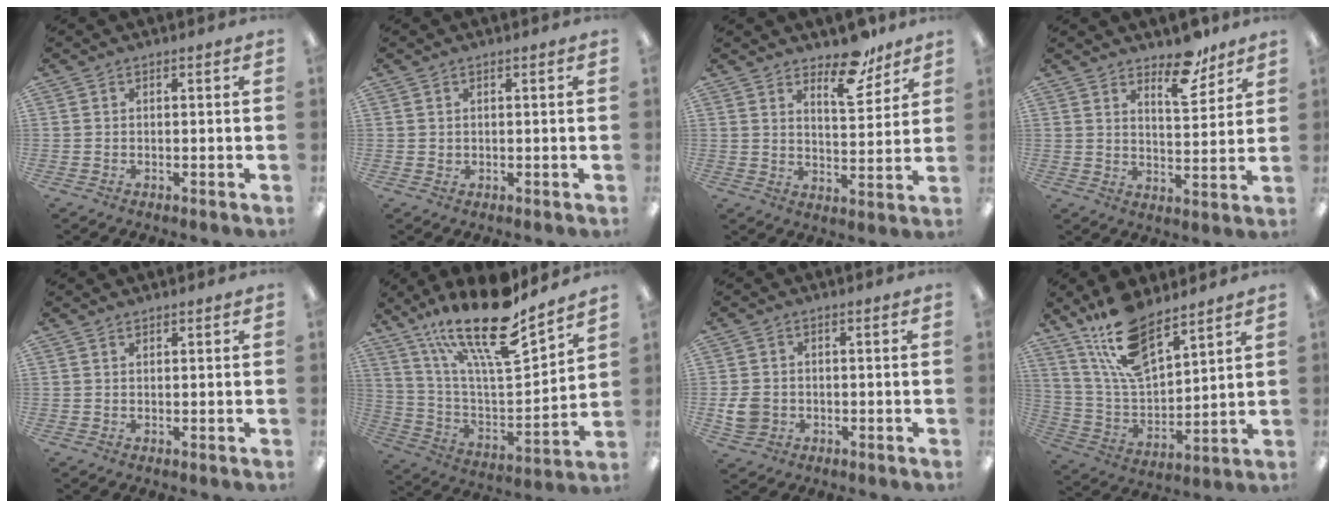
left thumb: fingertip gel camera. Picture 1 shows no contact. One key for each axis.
{"total": 0.7, "fx": 0.6, "fy": 0.4, "fz": 0.0, "tx": -0.001, "ty": 0.001, "tz": 0.011}
{"total": 10.6, "fx": 8.2, "fy": 4.2, "fz": 5.4, "tx": -0.056, "ty": -0.055, "tz": 0.138}
{"total": 9.4, "fx": 7.2, "fy": 3.6, "fz": 4.7, "tx": -0.049, "ty": -0.047, "tz": 0.121}
{"total": 0.9, "fx": 0.8, "fy": 0.3, "fz": 0.2, "tx": -0.004, "ty": -0.001, "tz": 0.016}
{"total": 23.6, "fx": 16.8, "fy": 6.6, "fz": 15.1, "tx": -0.268, "ty": -0.115, "tz": 0.283}
{"total": 5.1, "fx": -0.4, "fy": 4.4, "fz": 2.6, "tx": -0.050, "ty": 0.003, "tz": -0.007}
{"total": 16.1, "fx": 11.8, "fy": 6.3, "fz": 8.9, "tx": -0.192, "ty": -0.051, "tz": 0.216}